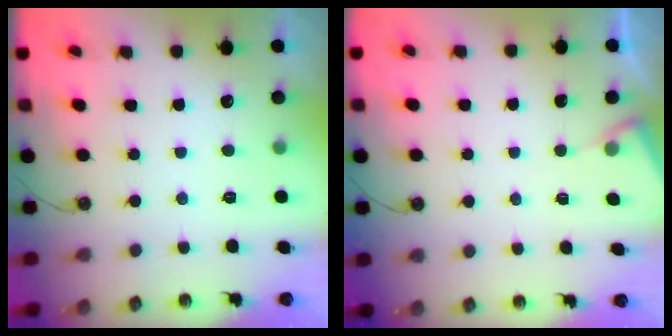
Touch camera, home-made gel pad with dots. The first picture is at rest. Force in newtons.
{"total": 4.0, "press": 4.0, "slide": 0.4}